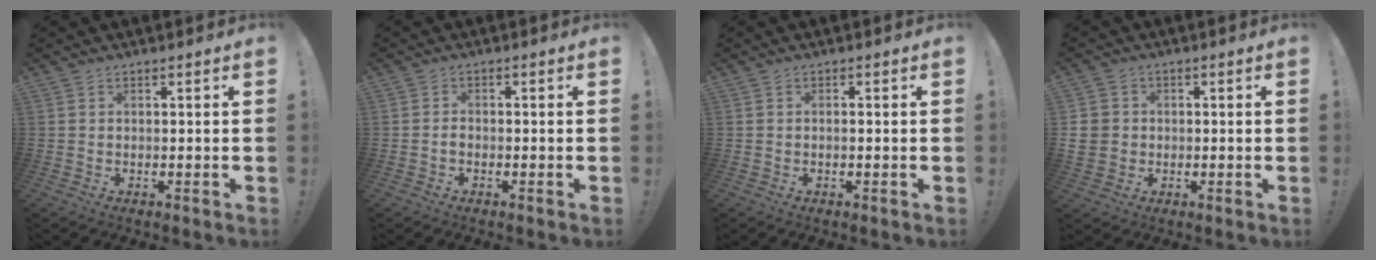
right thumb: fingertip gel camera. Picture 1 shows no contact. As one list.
[{"total": 0.5, "force": [-0.4, 0.2, 0.2], "torque": [-0.008, 0.004, -0.006]}, {"total": 1.0, "force": [-0.6, 0.0, 0.8], "torque": [-0.022, 0.003, -0.011]}, {"total": 5.6, "force": [0.1, 5.3, 1.9], "torque": [-0.043, 0.007, 0.005]}]